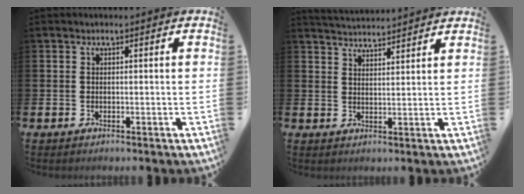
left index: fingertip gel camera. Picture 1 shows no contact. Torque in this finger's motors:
{"motor_torque": [-0.36, -1.78, -0.15, 0.01]}